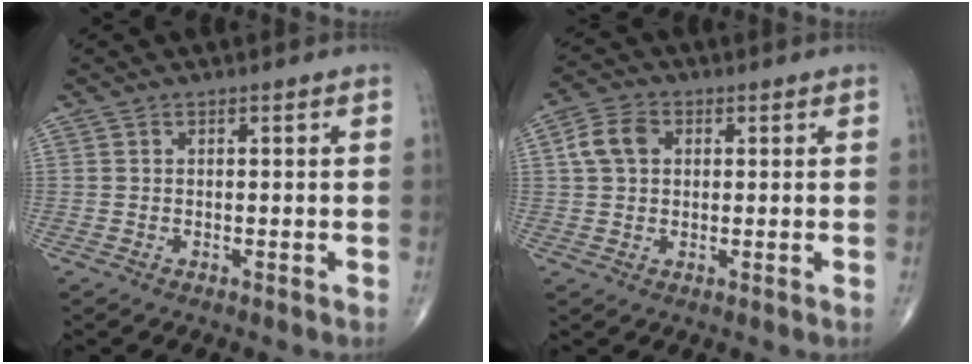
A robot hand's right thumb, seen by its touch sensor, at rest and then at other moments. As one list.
[{"total": 6.0, "force": [1.3, 4.4, 3.8], "torque": [-0.068, 0.011, 0.020]}]